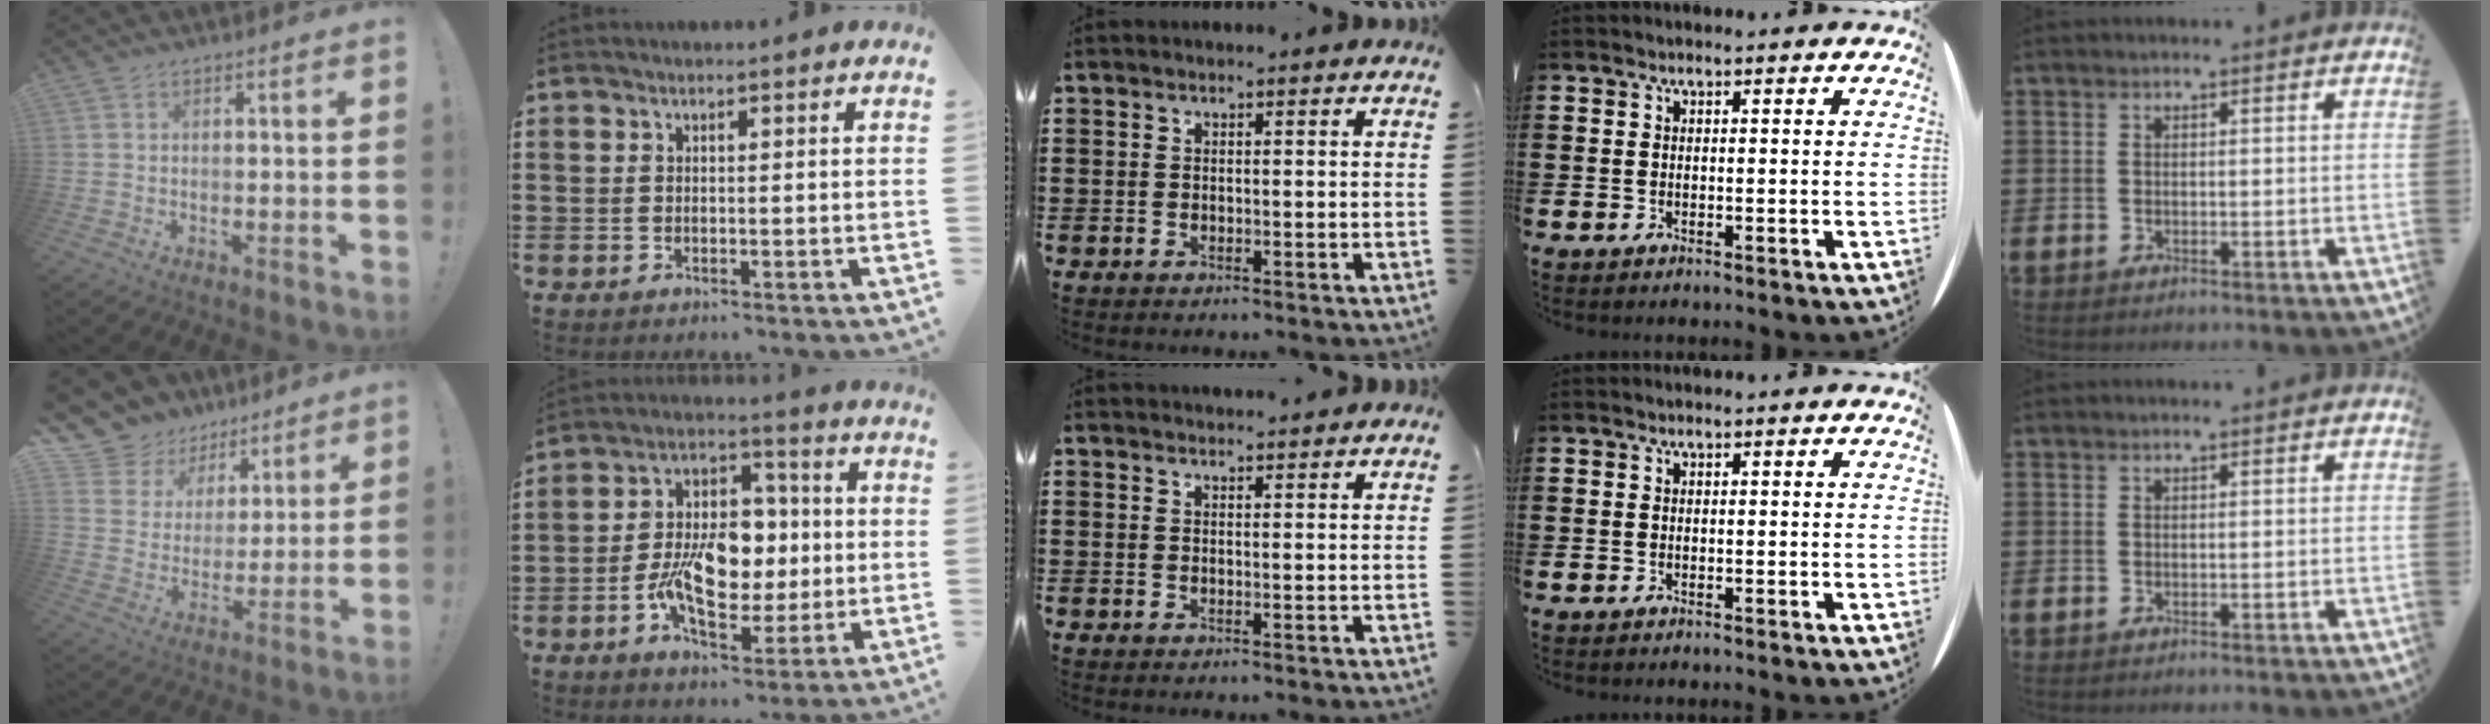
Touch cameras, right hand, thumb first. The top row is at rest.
{"thumb": {"total": 10.2, "force": [6.8, 7.5, 1.5], "torque": [-0.036, -0.061, 0.138]}, "index": {"total": 11.2, "force": [-1.6, 7.0, 8.6], "torque": [-0.173, 0.004, -0.032]}, "middle": {"total": 1.5, "force": [1.5, 0.0, 0.2], "torque": [0.001, -0.003, 0.027]}}